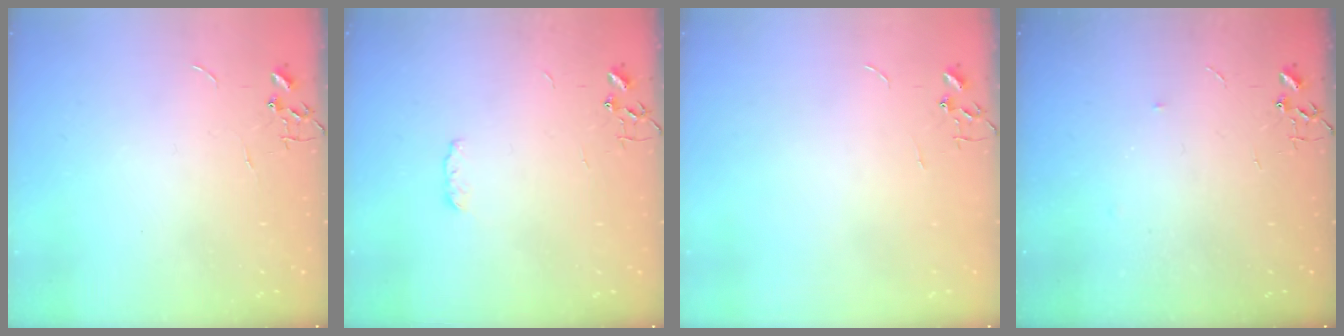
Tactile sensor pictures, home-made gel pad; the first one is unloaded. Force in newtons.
{"total": 3.9, "press": 3.8, "slide": 0.7}
{"total": 0.0}
{"total": 3.6, "press": 3.5, "slide": 0.6}